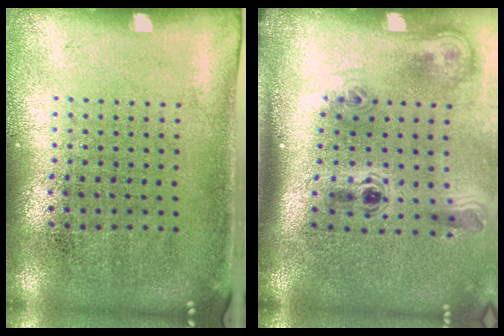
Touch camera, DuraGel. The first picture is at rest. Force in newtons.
{"total": 2.3, "press": 1.5, "slide": 1.7}